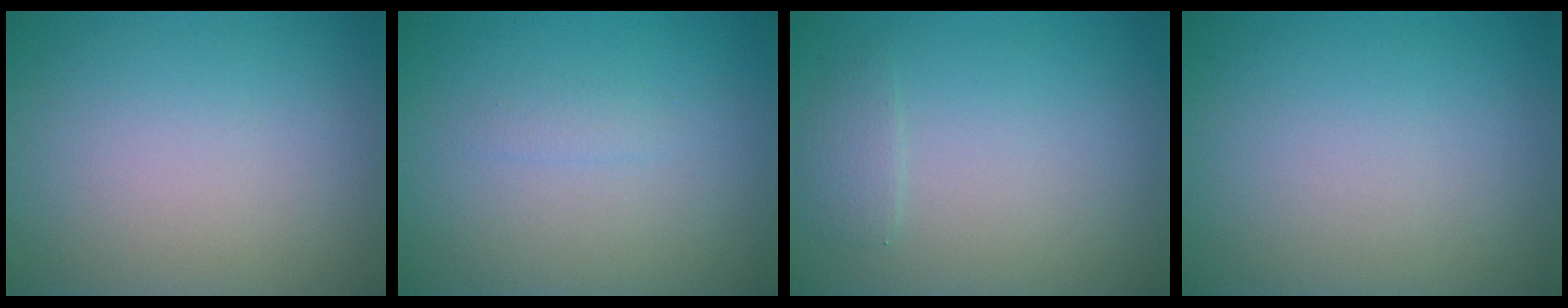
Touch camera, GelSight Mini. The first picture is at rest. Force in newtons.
{"total": 0.7, "press": 0.7, "slide": 0.0}
{"total": 1.1, "press": 1.1, "slide": 0.2}
{"total": 0.0}